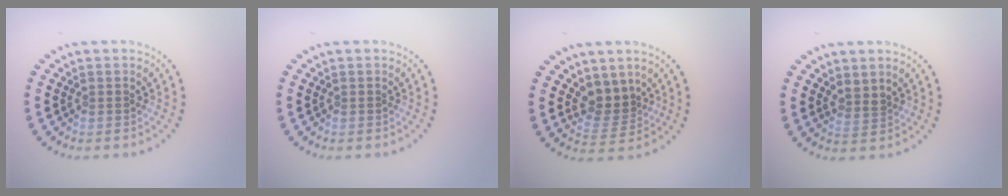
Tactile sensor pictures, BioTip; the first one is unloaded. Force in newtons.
{"total": 0.0}
{"total": 2.9, "press": 2.2, "slide": 1.8}
{"total": 1.6, "press": 1.2, "slide": 1.1}